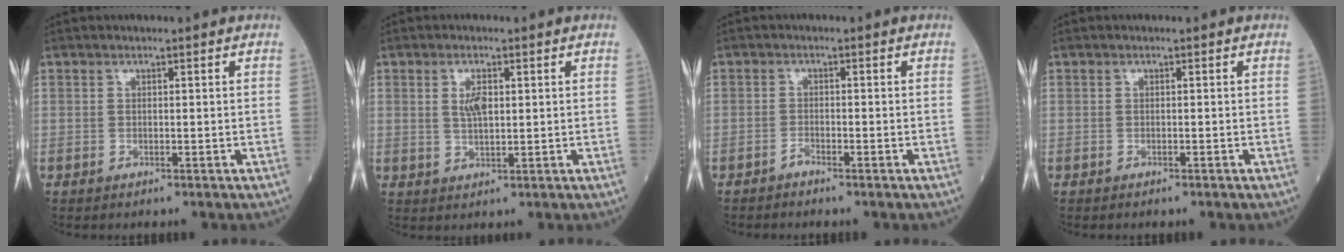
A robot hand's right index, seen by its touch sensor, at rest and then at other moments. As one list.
[{"total": 3.0, "force": [0.7, 1.1, 2.8], "torque": [-0.055, 0.003, 0.015]}, {"total": 1.1, "force": [-1.1, 0.0, 0.3], "torque": [-0.009, 0.000, -0.019]}, {"total": 0.9, "force": [-0.8, 0.2, 0.4], "torque": [-0.012, -0.003, -0.010]}]